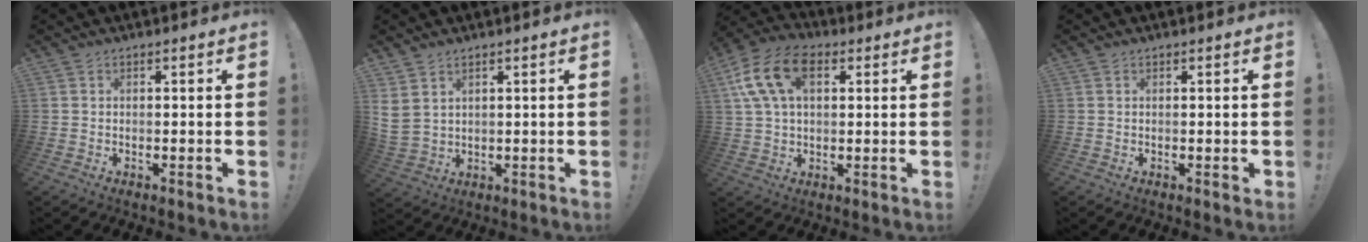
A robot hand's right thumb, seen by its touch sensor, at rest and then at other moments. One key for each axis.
{"total": 4.9, "fx": 2.8, "fy": 3.3, "fz": 2.4, "tx": -0.052, "ty": -0.012, "tz": 0.056}
{"total": 15.5, "fx": 5.3, "fy": 9.8, "fz": 10.8, "tx": -0.209, "ty": -0.002, "tz": 0.099}
{"total": 0.5, "fx": 0.3, "fy": 0.2, "fz": 0.3, "tx": -0.006, "ty": 0.001, "tz": 0.005}